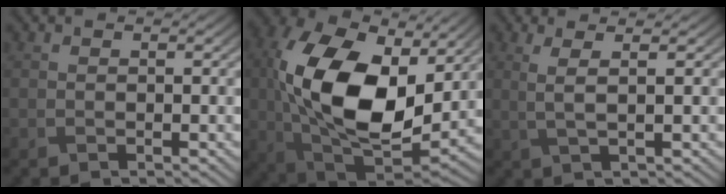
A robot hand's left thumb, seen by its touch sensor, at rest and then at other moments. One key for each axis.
{"total": 18.2, "fx": 2.4, "fy": 10.9, "fz": 14.4, "tx": -0.312, "ty": 0.006, "tz": 0.039}
{"total": 2.8, "fx": 1.1, "fy": 0.4, "fz": 2.5, "tx": -0.048, "ty": 0.004, "tz": 0.021}